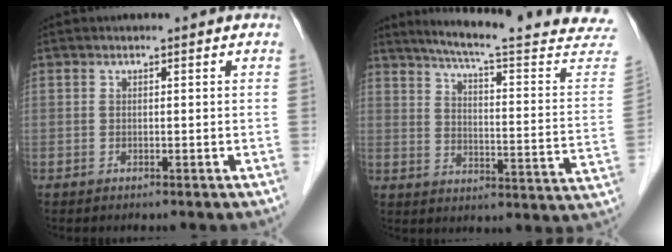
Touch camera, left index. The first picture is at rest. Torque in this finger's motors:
{"motor_torque": [0.42, -0.77, 0.00, 0.04]}